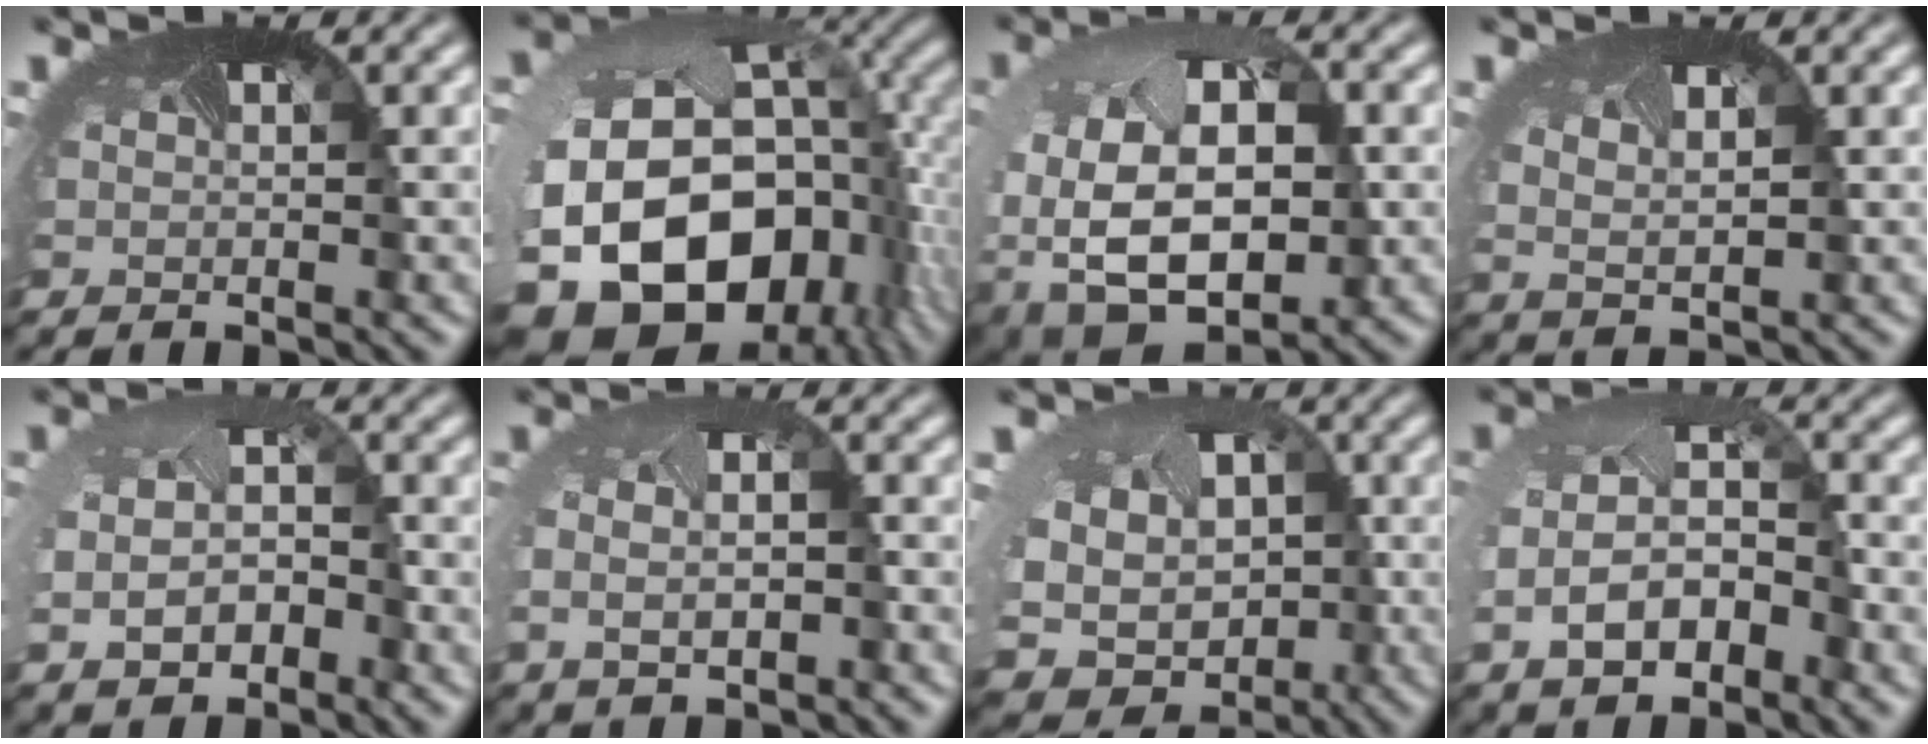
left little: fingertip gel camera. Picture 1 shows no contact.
{"total": 20.2, "force": [-5.6, 14.0, 13.4], "torque": [-0.293, -0.091, -0.050]}
{"total": 13.2, "force": [-1.8, 9.1, 9.4], "torque": [-0.217, -0.046, -0.005]}
{"total": 1.0, "force": [0.6, 0.2, 0.8], "torque": [-0.032, -0.008, 0.014]}
{"total": 4.0, "force": [-1.0, 2.6, 2.9], "torque": [-0.071, -0.015, -0.018]}
{"total": 3.5, "force": [-0.7, 2.1, 2.7], "torque": [-0.054, -0.009, -0.001]}
{"total": 11.8, "force": [-1.8, 9.8, 6.3], "torque": [-0.127, -0.040, -0.017]}
{"total": 4.9, "force": [-1.8, 2.7, 3.7], "torque": [-0.087, -0.008, -0.040]}